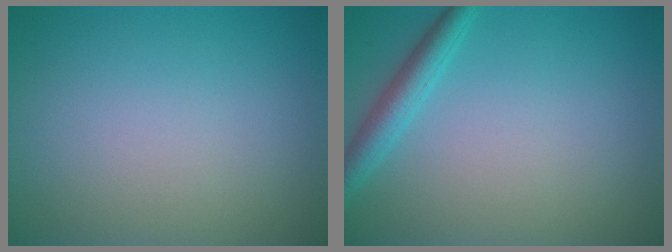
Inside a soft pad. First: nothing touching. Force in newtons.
{"total": 2.6, "press": 2.6, "slide": 0.2}